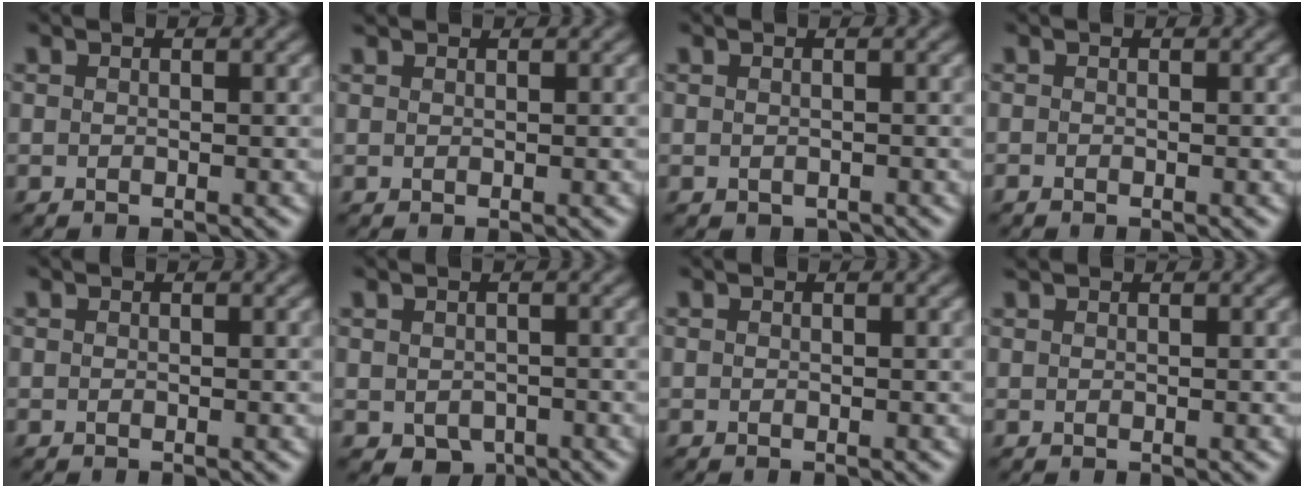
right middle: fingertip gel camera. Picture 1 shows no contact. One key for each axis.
{"total": 1.2, "fx": 1.2, "fy": 0.2, "fz": 0.2, "tx": -0.009, "ty": 0.001, "tz": 0.011}
{"total": 0.0}
{"total": 0.0}
{"total": 0.0}
{"total": 1.9, "fx": -0.8, "fy": 1.4, "fz": 0.9, "tx": -0.013, "ty": -0.010, "tz": -0.008}
{"total": 0.0}
{"total": 0.9, "fx": 0.9, "fy": 0.2, "fz": 0.2, "tx": -0.008, "ty": -0.001, "tz": 0.009}